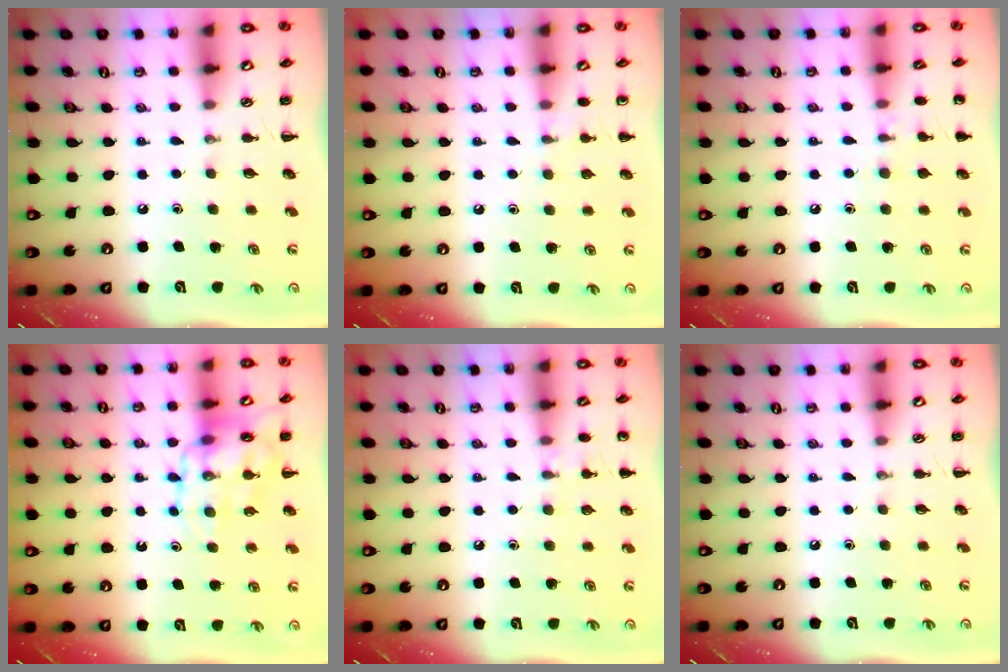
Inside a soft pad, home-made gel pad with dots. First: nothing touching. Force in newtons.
{"total": 5.2, "press": 4.9, "slide": 1.5}
{"total": 7.3, "press": 7.1, "slide": 1.9}
{"total": 12.0, "press": 11.7, "slide": 2.4}
{"total": 6.3, "press": 6.0, "slide": 2.0}
{"total": 0.0}